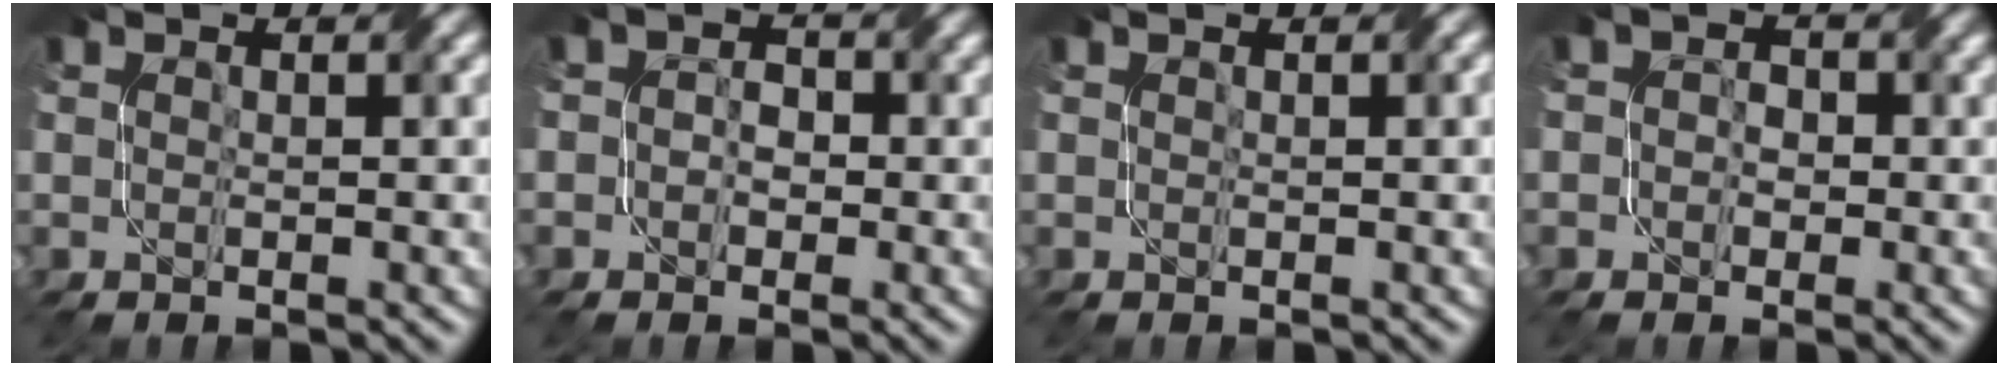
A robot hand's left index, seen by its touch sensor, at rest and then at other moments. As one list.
[{"total": 2.4, "force": [0.0, 2.1, 1.0], "torque": [0.005, 0.003, -0.020]}, {"total": 0.7, "force": [0.4, 0.2, 0.6], "torque": [-0.007, 0.003, 0.004]}, {"total": 2.5, "force": [0.2, 2.3, 0.9], "torque": [0.006, 0.004, -0.023]}]